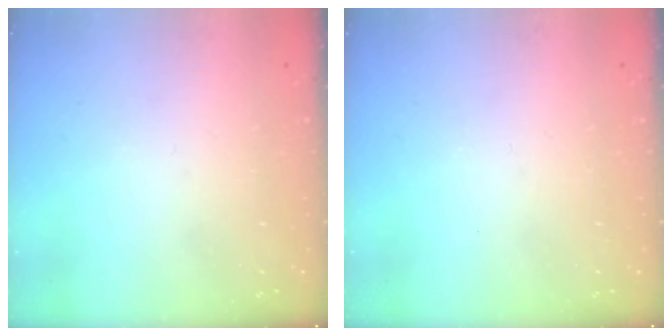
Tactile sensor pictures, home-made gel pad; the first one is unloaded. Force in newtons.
{"total": 0.0}